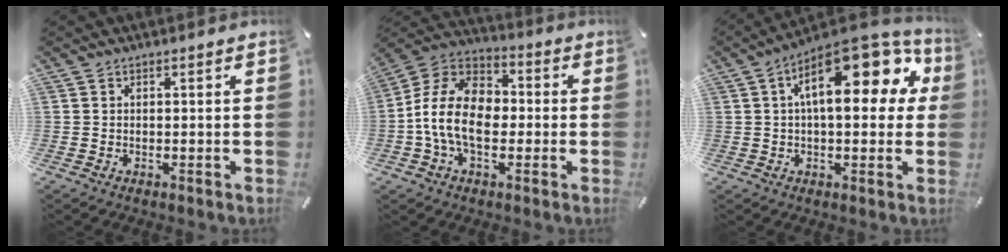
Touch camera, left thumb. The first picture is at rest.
{"total": 13.8, "force": [-3.3, 9.4, 9.6], "torque": [-0.215, 0.024, -0.062]}
{"total": 19.5, "force": [6.6, 9.0, 16.0], "torque": [-0.227, -0.032, 0.107]}